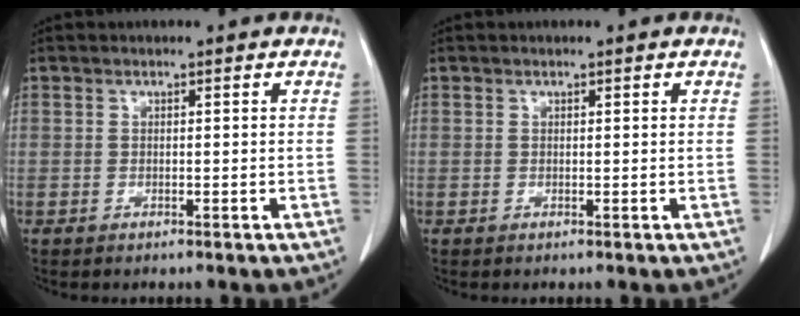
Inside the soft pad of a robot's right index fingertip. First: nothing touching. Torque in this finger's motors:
{"motor_torque": [-0.02, 0.01, 0.00, 0.01]}